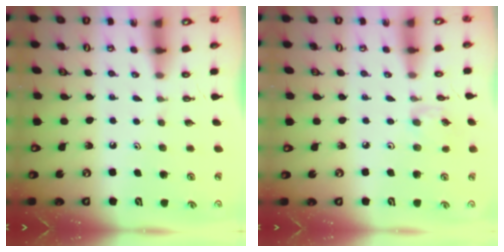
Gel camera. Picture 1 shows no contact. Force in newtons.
{"total": 2.5, "press": 2.5, "slide": 0.5}